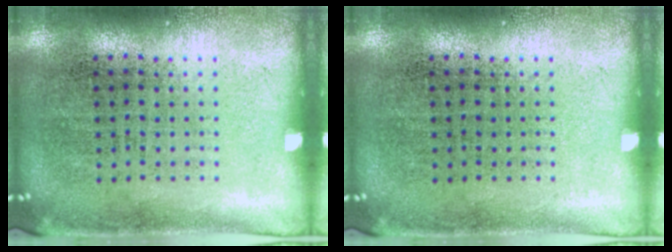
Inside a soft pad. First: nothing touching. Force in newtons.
{"total": 0.0}